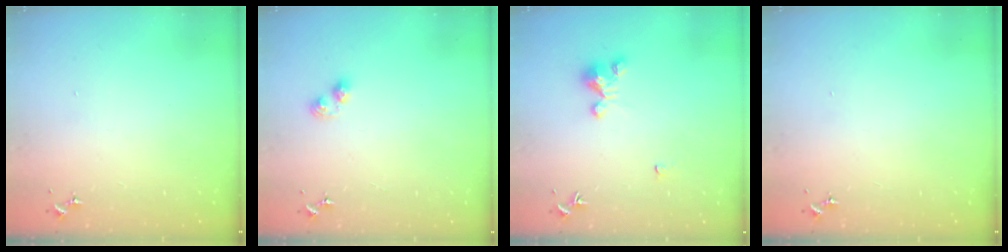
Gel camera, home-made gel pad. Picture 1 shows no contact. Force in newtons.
{"total": 4.2, "press": 4.2, "slide": 0.5}
{"total": 4.1, "press": 4.1, "slide": 0.4}
{"total": 0.0}